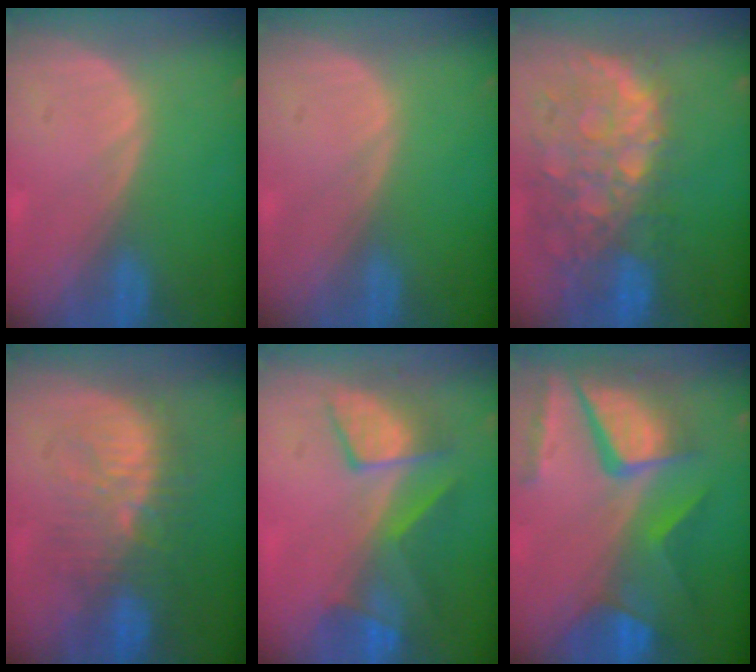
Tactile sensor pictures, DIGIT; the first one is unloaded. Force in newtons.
{"total": 0.0}
{"total": 12.6, "press": 10.4, "slide": 7.1}
{"total": 9.3, "press": 9.0, "slide": 2.4}
{"total": 7.5, "press": 7.4, "slide": 1.1}
{"total": 11.6, "press": 9.7, "slide": 6.5}